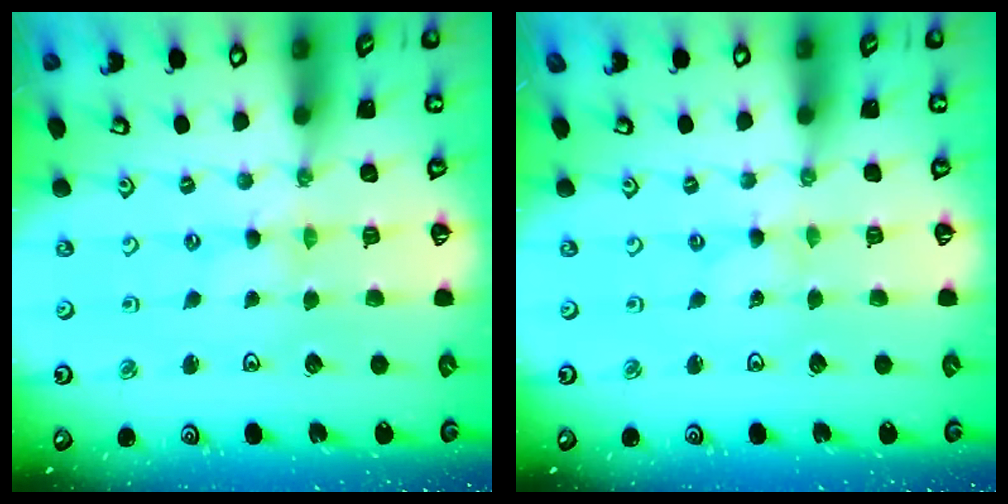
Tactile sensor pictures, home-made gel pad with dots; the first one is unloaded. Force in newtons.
{"total": 0.0}